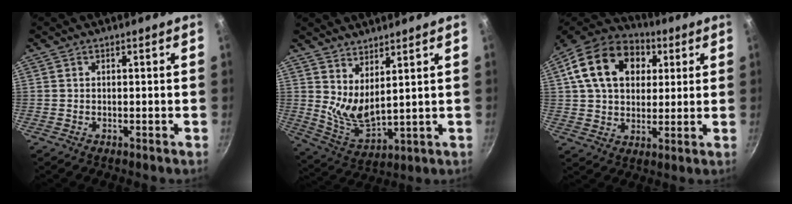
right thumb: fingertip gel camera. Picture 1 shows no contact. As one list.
[{"total": 8.1, "force": [4.7, 2.7, 6.1], "torque": [-0.104, -0.061, 0.095]}, {"total": 19.4, "force": [5.9, 13.8, 12.3], "torque": [-0.195, 0.015, 0.088]}]